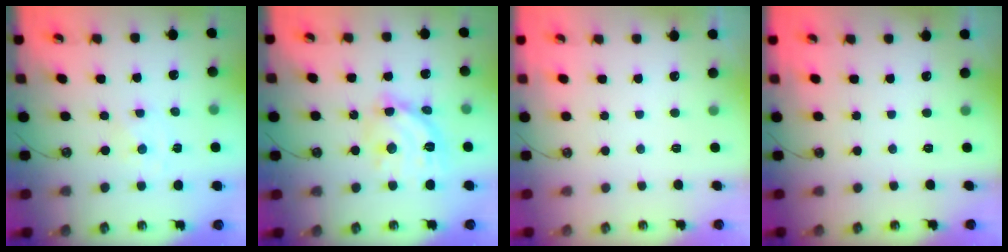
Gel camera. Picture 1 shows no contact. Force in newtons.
{"total": 14.9, "press": 14.9, "slide": 1.2}
{"total": 0.0}
{"total": 0.0}